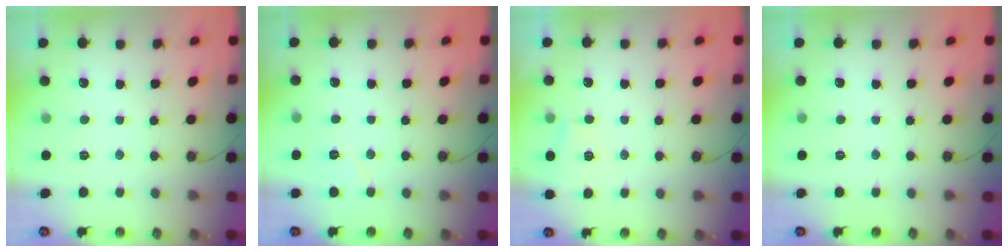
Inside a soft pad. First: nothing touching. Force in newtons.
{"total": 5.4, "press": 4.5, "slide": 2.9}
{"total": 4.8, "press": 4.2, "slide": 2.3}
{"total": 0.0}